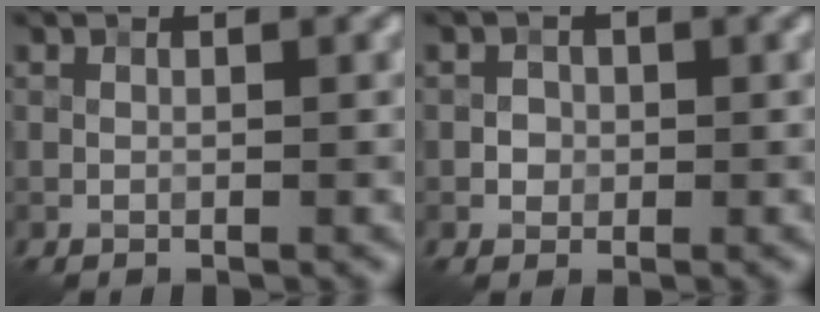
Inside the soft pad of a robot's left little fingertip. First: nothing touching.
{"total": 1.2, "force": [-0.3, 1.2, 0.3], "torque": [-0.002, -0.003, -0.006]}